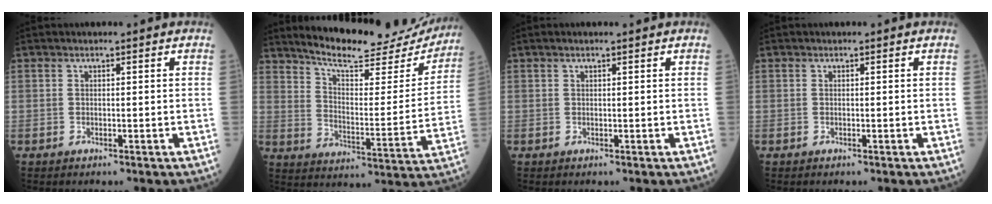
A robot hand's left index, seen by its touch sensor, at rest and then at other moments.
{"total": 21.8, "force": [20.2, 3.8, 7.4], "torque": [-0.107, -0.039, 0.269]}
{"total": 1.3, "force": [0.9, 0.0, 0.9], "torque": [-0.018, 0.012, 0.015]}
{"total": 0.0}